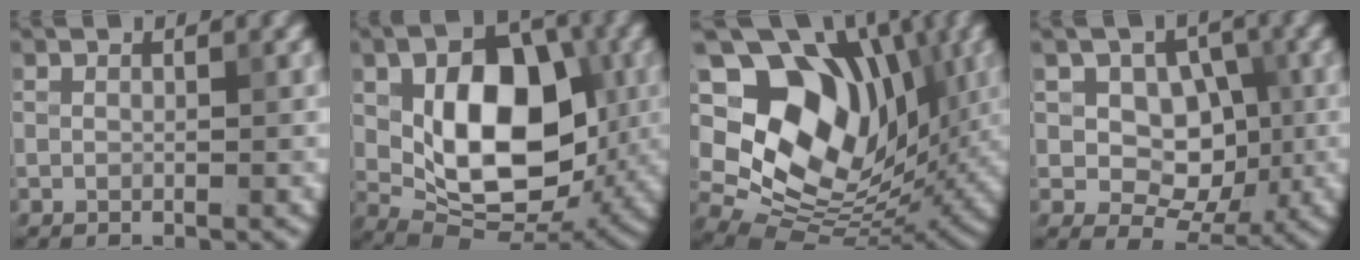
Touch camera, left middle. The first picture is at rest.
{"total": 11.3, "force": [0.8, 7.1, 8.8], "torque": [-0.140, -0.009, 0.016]}
{"total": 15.3, "force": [4.4, 10.7, 10.0], "torque": [-0.160, 0.021, 0.080]}
{"total": 6.4, "force": [0.8, 5.2, 3.7], "torque": [-0.049, 0.002, 0.005]}